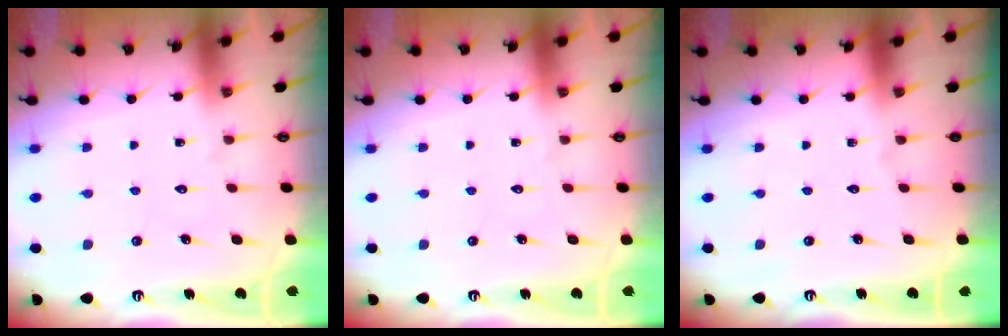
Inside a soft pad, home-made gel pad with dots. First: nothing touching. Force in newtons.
{"total": 0.0}
{"total": 0.0}